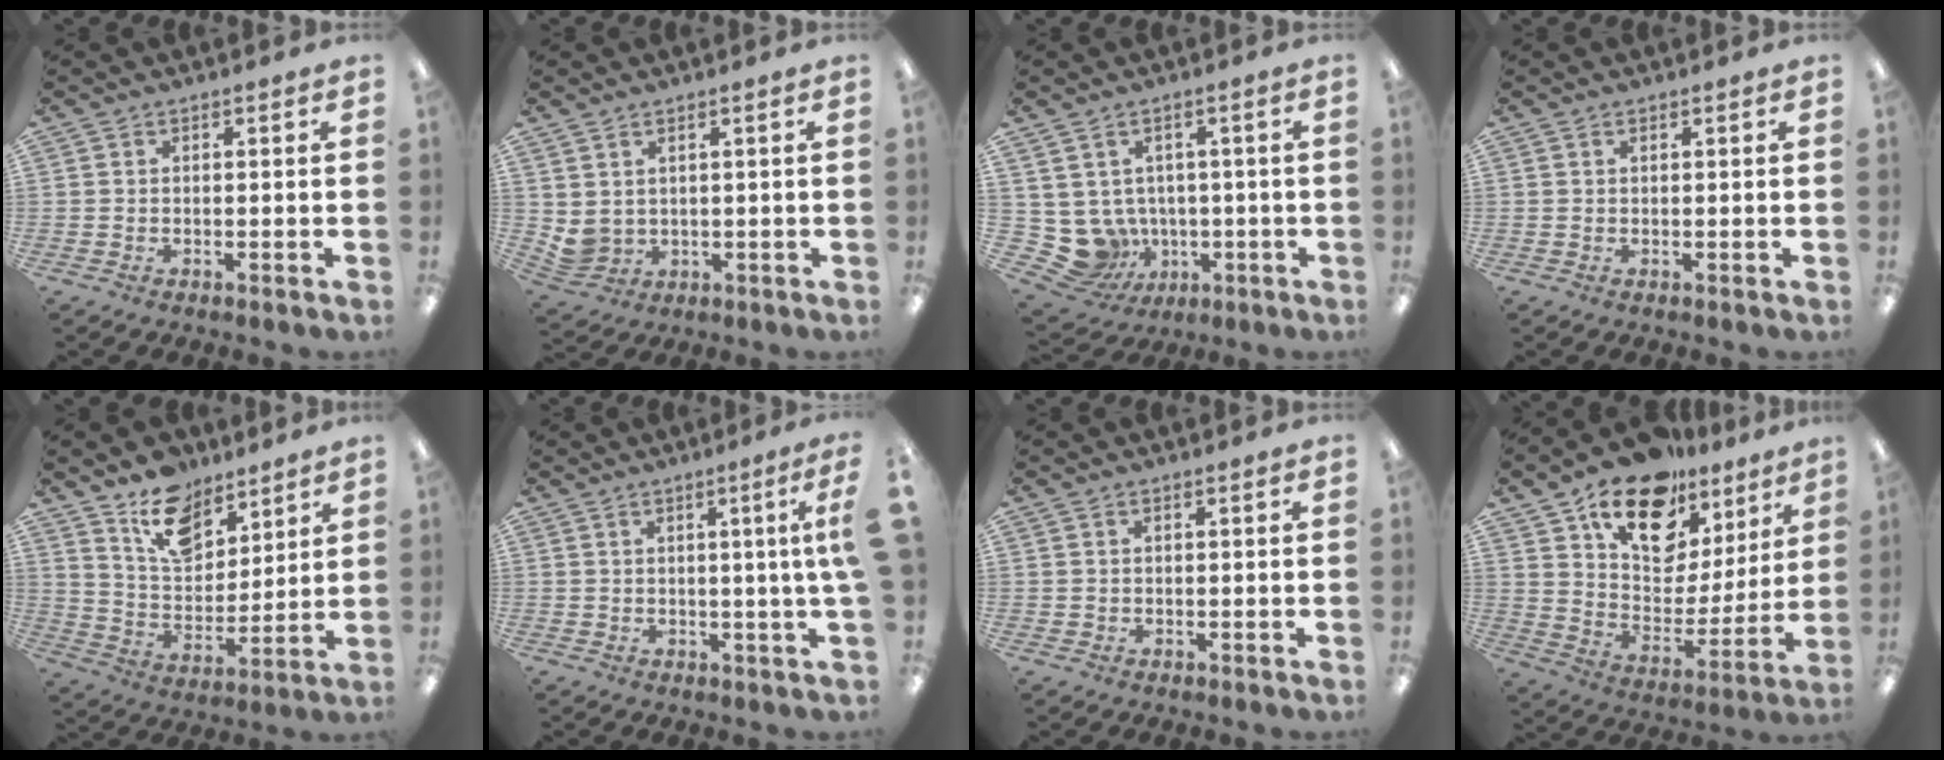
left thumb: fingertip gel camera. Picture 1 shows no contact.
{"total": 3.5, "force": [1.7, 2.8, 1.2], "torque": [-0.035, -0.011, 0.035]}
{"total": 7.8, "force": [-0.3, 7.5, 1.9], "torque": [-0.072, -0.019, 0.005]}
{"total": 0.0}
{"total": 13.2, "force": [9.3, 7.5, 5.4], "torque": [-0.083, -0.054, 0.173]}
{"total": 5.3, "force": [1.1, -0.7, 5.1], "torque": [-0.077, -0.015, 0.012]}
{"total": 0.0}
{"total": 19.3, "force": [13.3, 10.9, 8.7], "torque": [-0.148, -0.082, 0.240]}